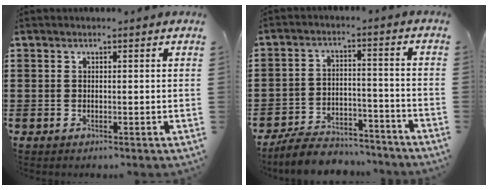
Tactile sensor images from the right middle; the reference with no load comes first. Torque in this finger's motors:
{"motor_torque": [0.96, -0.45, 0.03, 0.01]}